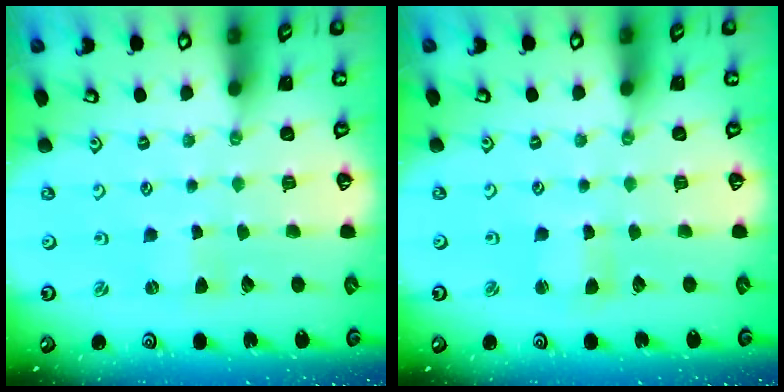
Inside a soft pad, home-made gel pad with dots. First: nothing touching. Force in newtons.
{"total": 1.6, "press": 1.6, "slide": 0.3}